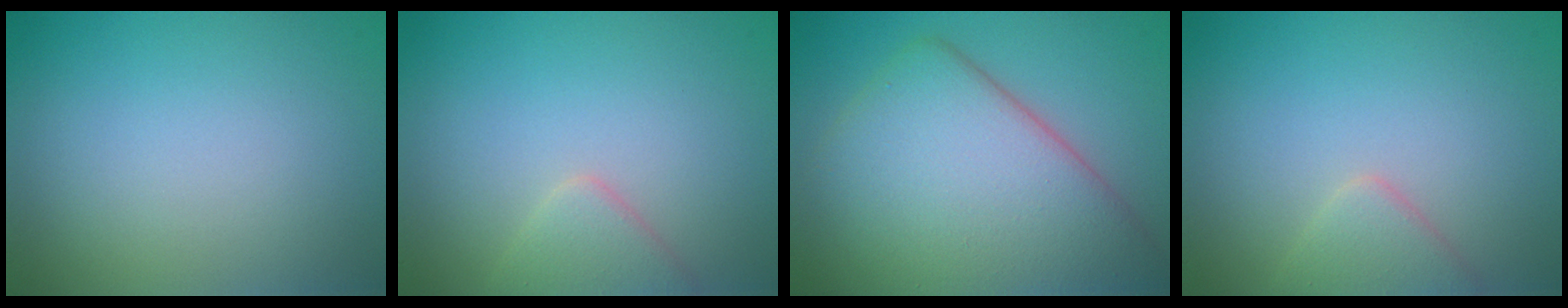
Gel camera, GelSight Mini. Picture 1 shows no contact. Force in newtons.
{"total": 2.3, "press": 2.3, "slide": 0.2}
{"total": 10.7, "press": 10.7, "slide": 0.6}
{"total": 2.3, "press": 2.3, "slide": 0.2}